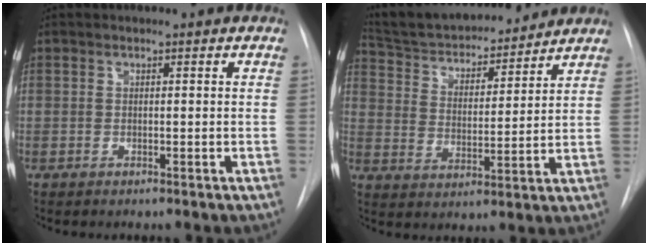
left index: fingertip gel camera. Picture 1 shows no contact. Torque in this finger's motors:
{"motor_torque": [0.01, -0.47, 0.14, 0.03]}